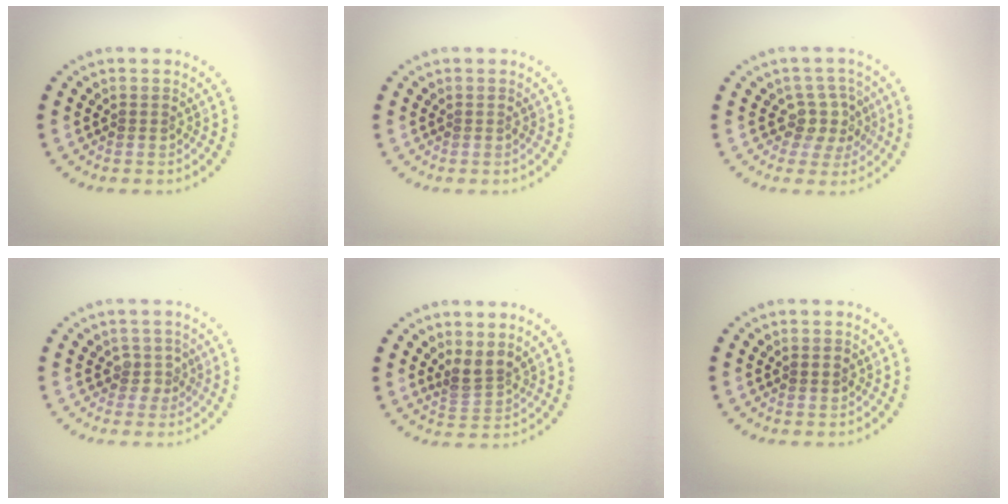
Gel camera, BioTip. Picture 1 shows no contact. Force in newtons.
{"total": 0.0}
{"total": 2.9, "press": 2.3, "slide": 1.7}
{"total": 1.8, "press": 1.3, "slide": 1.2}
{"total": 2.3, "press": 1.8, "slide": 1.5}
{"total": 0.9, "press": 0.9, "slide": 0.0}